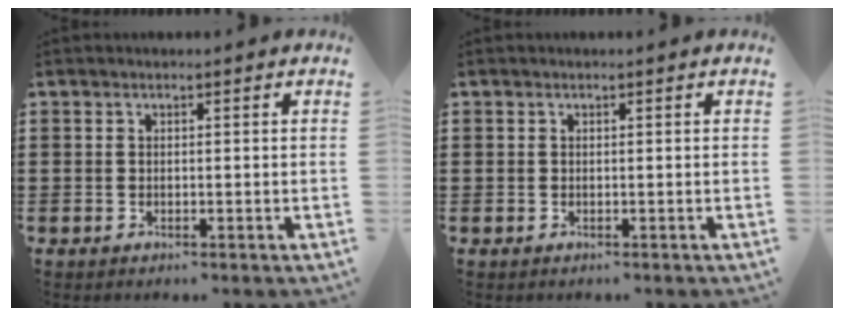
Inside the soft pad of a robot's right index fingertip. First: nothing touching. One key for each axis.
{"total": 0.5, "fx": 0.1, "fy": 0.5, "fz": 0.0, "tx": -0.001, "ty": 0.005, "tz": 0.000}